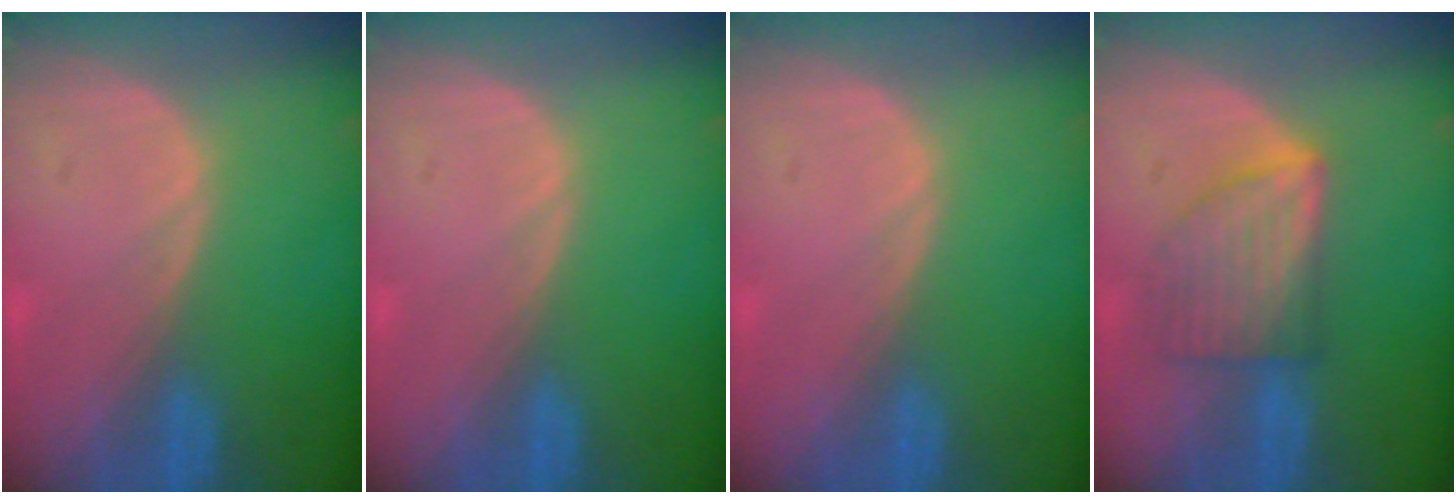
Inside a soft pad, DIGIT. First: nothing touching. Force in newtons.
{"total": 0.0}
{"total": 0.0}
{"total": 6.4, "press": 6.4, "slide": 0.1}